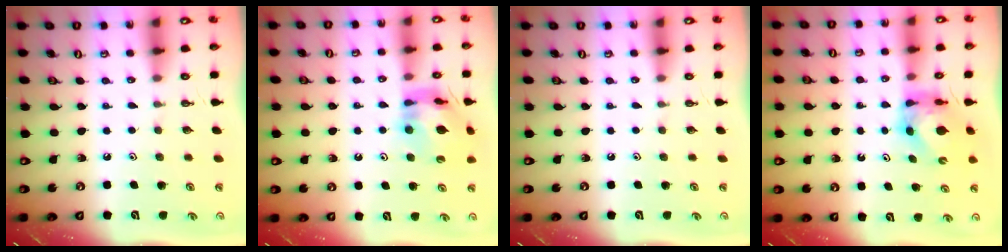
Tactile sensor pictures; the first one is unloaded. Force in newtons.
{"total": 12.3, "press": 12.2, "slide": 1.5}
{"total": 0.0}
{"total": 5.6, "press": 5.6, "slide": 0.2}